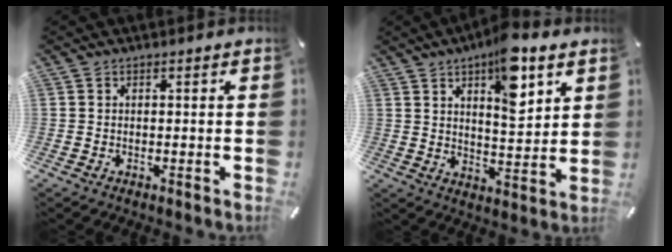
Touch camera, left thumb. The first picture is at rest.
{"total": 12.5, "force": [7.6, 4.9, 8.6], "torque": [-0.120, -0.040, 0.126]}